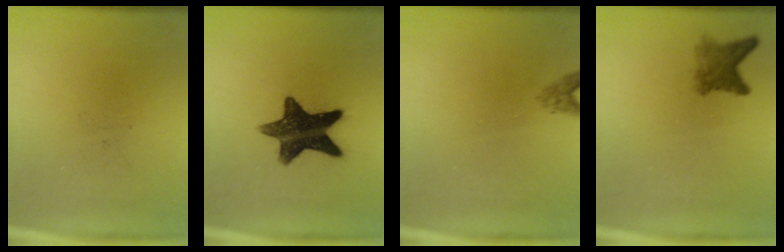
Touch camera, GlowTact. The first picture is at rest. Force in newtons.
{"total": 13.7}
{"total": 1.3}
{"total": 3.2}